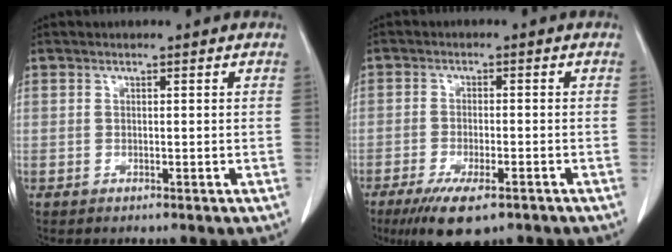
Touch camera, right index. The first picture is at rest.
{"total": 8.3, "force": [-5.4, 2.2, 5.8], "torque": [-0.099, -0.016, -0.084]}